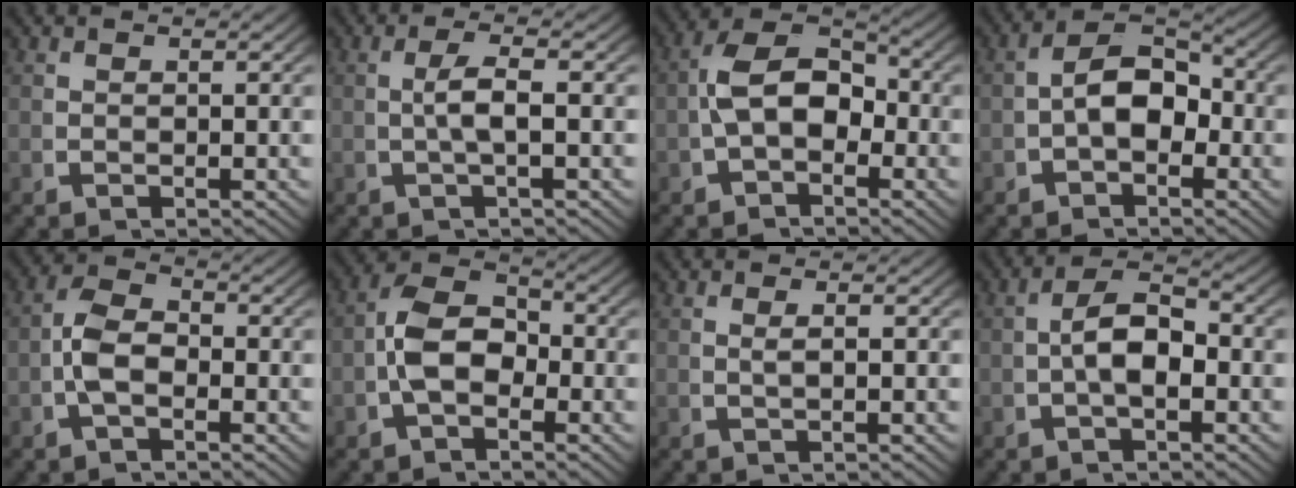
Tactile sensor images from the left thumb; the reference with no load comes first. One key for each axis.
{"total": 2.8, "fx": 0.0, "fy": 0.5, "fz": 2.7, "tx": -0.061, "ty": 0.002, "tz": 0.001}
{"total": 7.9, "fx": -0.6, "fy": 5.3, "fz": 5.8, "tx": -0.104, "ty": -0.017, "tz": -0.004}
{"total": 6.3, "fx": -0.6, "fy": 4.1, "fz": 4.8, "tx": -0.072, "ty": -0.012, "tz": -0.006}
{"total": 4.4, "fx": -0.5, "fy": 2.8, "fz": 3.3, "tx": -0.066, "ty": -0.009, "tz": -0.009}
{"total": 7.3, "fx": -0.8, "fy": 5.1, "fz": 5.1, "tx": -0.095, "ty": -0.015, "tz": -0.011}
{"total": 0.7, "fx": 0.1, "fy": 0.1, "fz": 0.7, "tx": -0.021, "ty": -0.002, "tz": 0.006}
{"total": 5.1, "fx": -0.3, "fy": 2.8, "fz": 4.3, "tx": -0.076, "ty": -0.009, "tz": -0.002}